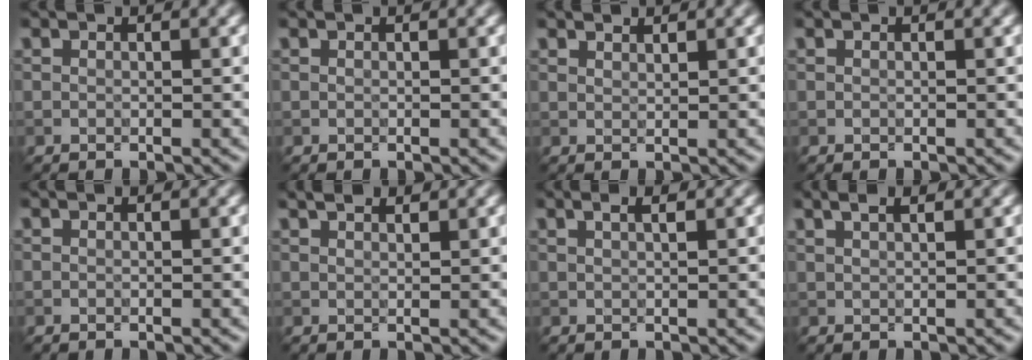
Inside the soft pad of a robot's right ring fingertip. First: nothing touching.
{"total": 0.0}
{"total": 0.8, "force": [0.8, 0.1, -0.2], "torque": [0.012, 0.003, 0.013]}
{"total": 0.0}
{"total": 0.0}
{"total": 1.8, "force": [1.6, 0.5, 0.6], "torque": [0.005, 0.010, 0.019]}
{"total": 1.7, "force": [1.0, 0.8, 1.2], "torque": [0.001, 0.006, -0.003]}
{"total": 2.4, "force": [1.6, 1.0, 1.5], "torque": [0.001, 0.016, 0.004]}